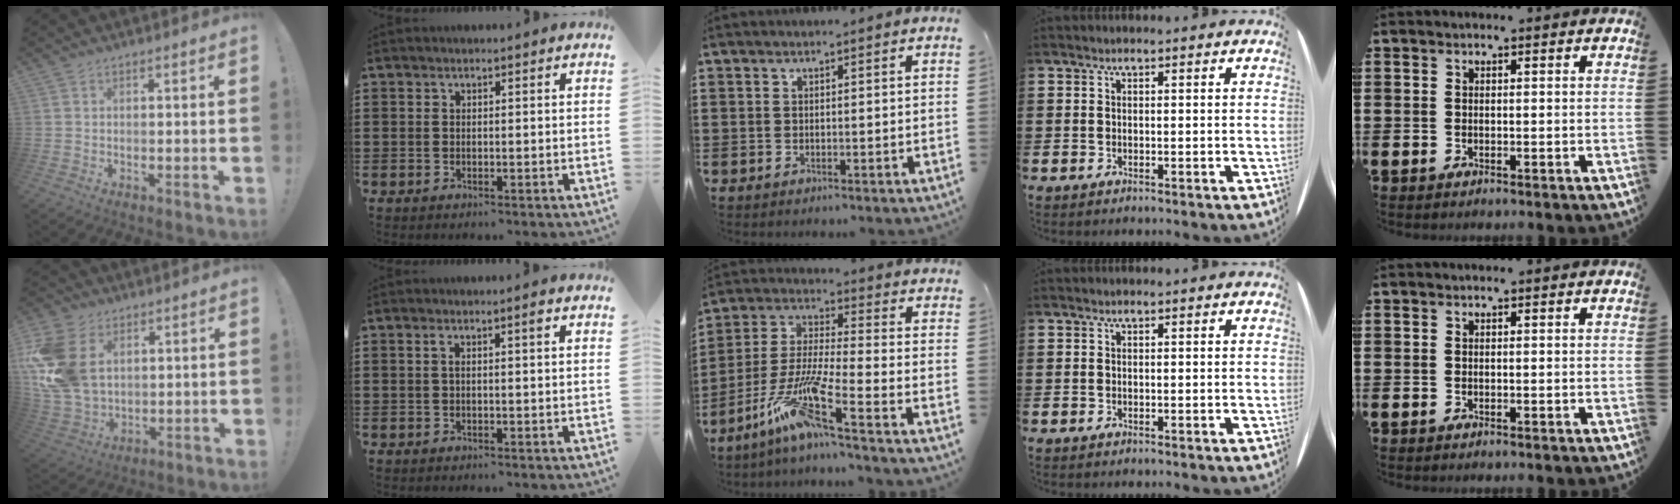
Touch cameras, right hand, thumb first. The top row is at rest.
{"thumb": {"total": 19.3, "force": [4.3, 13.8, 12.9], "torque": [-0.257, -0.016, 0.086]}, "index": {"total": 1.7, "force": [0.4, 0.1, 1.7], "torque": [-0.032, 0.001, 0.005]}, "middle": {"total": 10.7, "force": [-7.4, 0.2, 7.8], "torque": [-0.179, -0.022, -0.153]}}